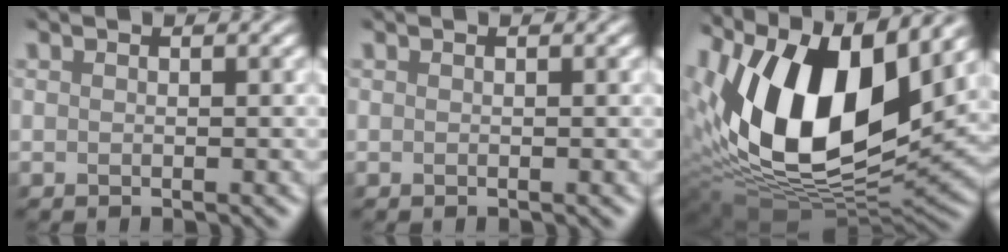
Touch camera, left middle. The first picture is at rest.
{"total": 0.0}
{"total": 15.3, "force": [5.2, 8.1, 11.9], "torque": [-0.217, 0.005, 0.083]}